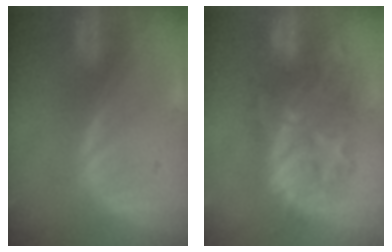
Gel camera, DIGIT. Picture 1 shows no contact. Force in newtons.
{"total": 9.0, "press": 8.9, "slide": 1.1}